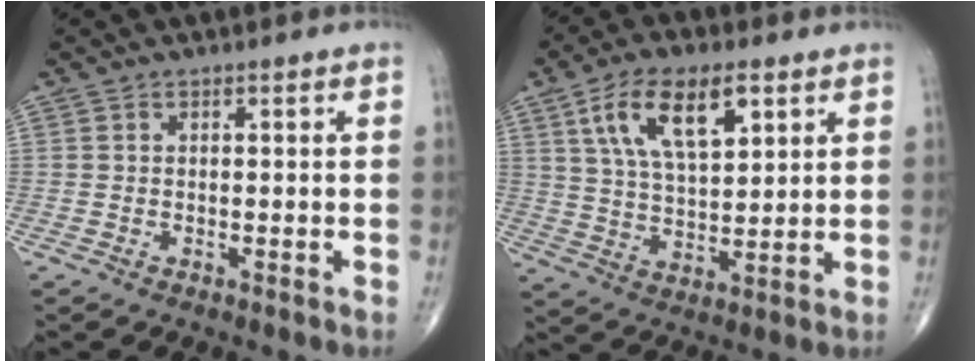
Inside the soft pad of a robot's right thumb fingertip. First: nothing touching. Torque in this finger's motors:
{"motor_torque": [-0.41, 2.01, 0.07, 0.04, 0.16]}